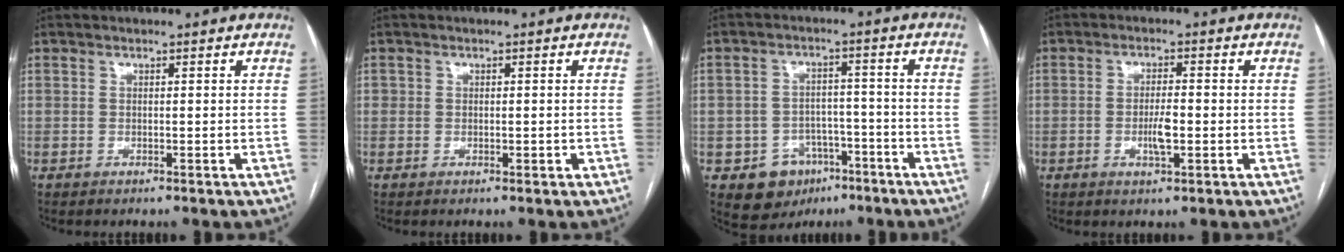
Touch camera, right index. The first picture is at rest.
{"total": 1.3, "force": [-0.2, 1.1, 0.8], "torque": [-0.009, 0.006, 0.000]}
{"total": 7.9, "force": [-3.9, 6.6, 1.9], "torque": [-0.028, 0.017, -0.048]}
{"total": 3.9, "force": [-0.9, 0.9, 3.7], "torque": [-0.070, -0.002, -0.013]}